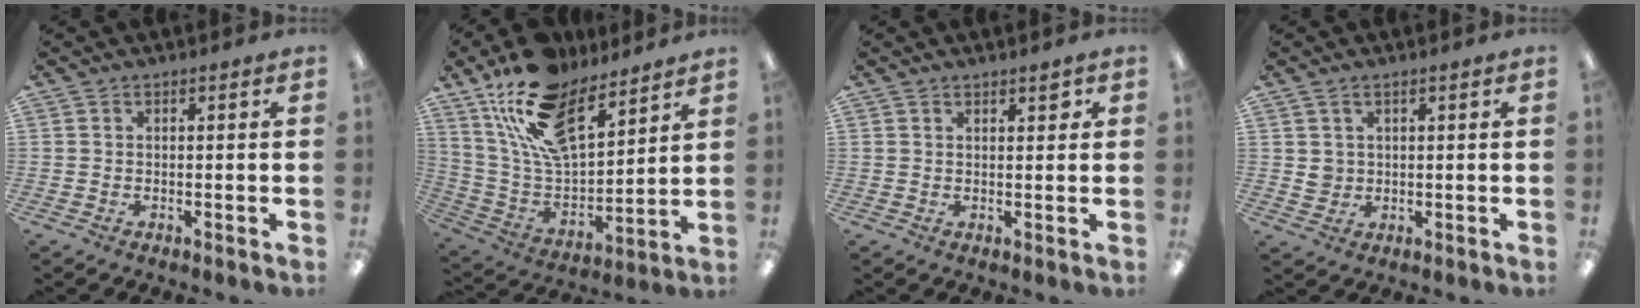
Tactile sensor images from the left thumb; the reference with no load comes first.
{"total": 20.4, "force": [14.2, 9.2, 11.4], "torque": [-0.223, -0.070, 0.260]}
{"total": 1.8, "force": [1.3, 0.7, 0.9], "torque": [-0.003, -0.006, 0.020]}
{"total": 3.3, "force": [1.4, 2.8, 0.9], "torque": [-0.017, 0.000, 0.026]}